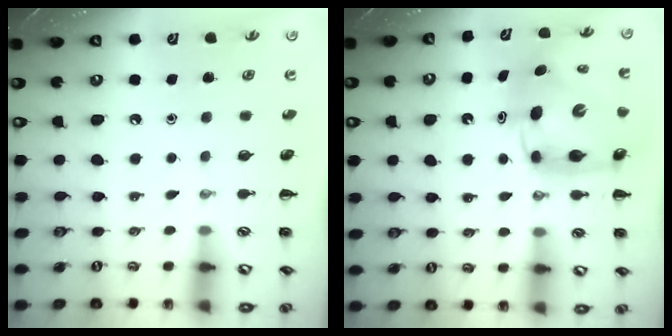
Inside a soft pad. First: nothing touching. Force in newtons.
{"total": 10.6, "press": 10.2, "slide": 3.0}